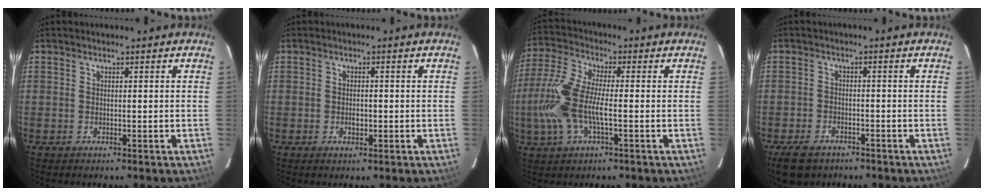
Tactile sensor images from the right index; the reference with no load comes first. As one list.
[{"total": 1.8, "force": [-0.5, 1.3, 1.2], "torque": [-0.020, 0.001, -0.007]}, {"total": 12.2, "force": [-2.1, 3.8, 11.4], "torque": [-0.259, 0.003, -0.046]}, {"total": 7.5, "force": [-5.3, 4.3, 3.1], "torque": [-0.085, -0.001, -0.088]}]